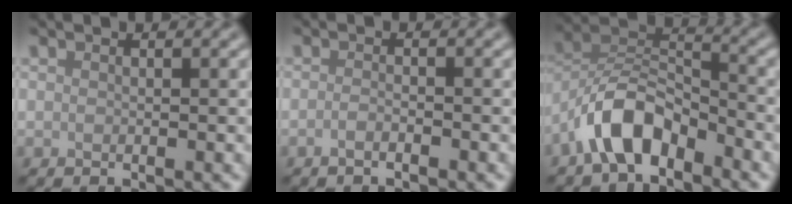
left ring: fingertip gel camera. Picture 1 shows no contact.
{"total": 1.0, "force": [-0.6, 0.2, 0.7], "torque": [-0.012, 0.000, -0.012]}
{"total": 6.0, "force": [-4.1, 2.6, 3.5], "torque": [-0.057, 0.014, -0.086]}